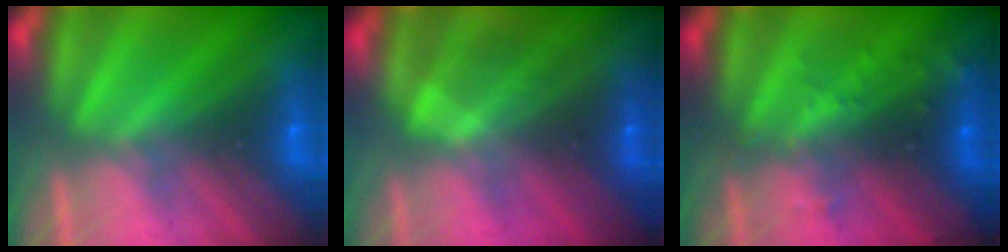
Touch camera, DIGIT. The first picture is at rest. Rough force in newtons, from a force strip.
{"total": 1.7}
{"total": 3.0}